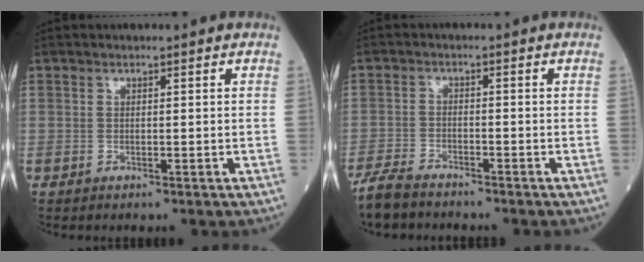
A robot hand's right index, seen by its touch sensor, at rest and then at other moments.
{"total": 5.7, "force": [-5.1, 1.4, 2.0], "torque": [-0.040, -0.015, -0.095]}